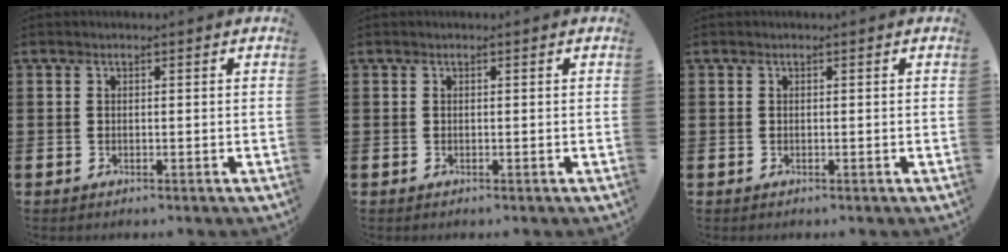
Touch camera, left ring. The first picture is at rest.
{"total": 0.0}
{"total": 0.0}